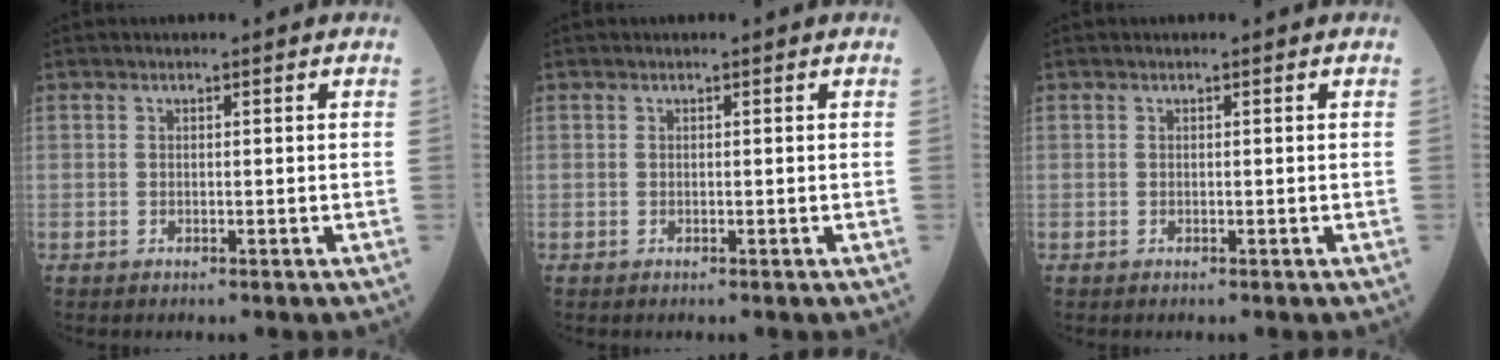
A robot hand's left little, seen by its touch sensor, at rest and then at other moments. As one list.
[{"total": 0.0}, {"total": 0.0}]